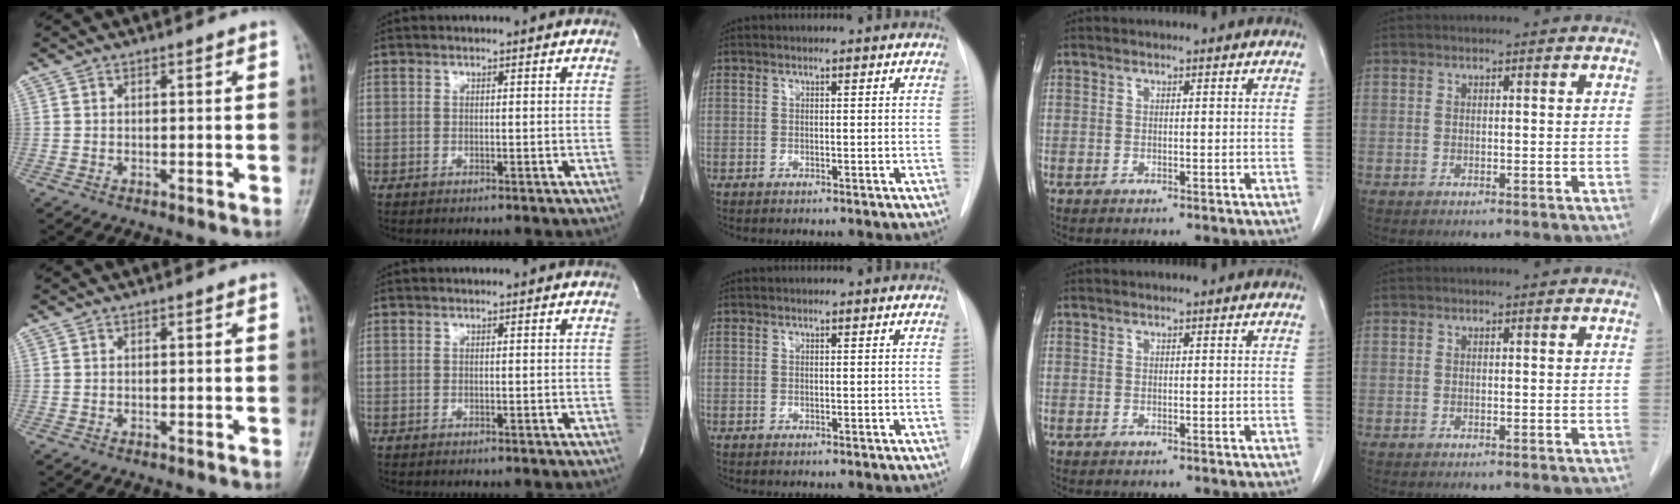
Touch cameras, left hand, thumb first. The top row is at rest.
{}